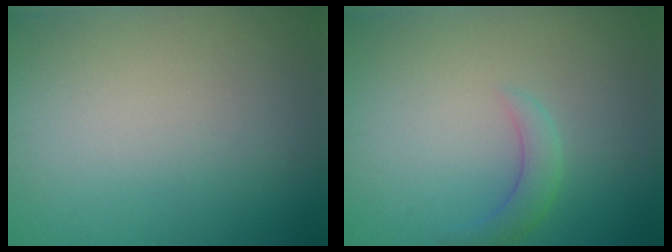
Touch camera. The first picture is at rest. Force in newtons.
{"total": 2.0, "press": 2.0, "slide": 0.1}